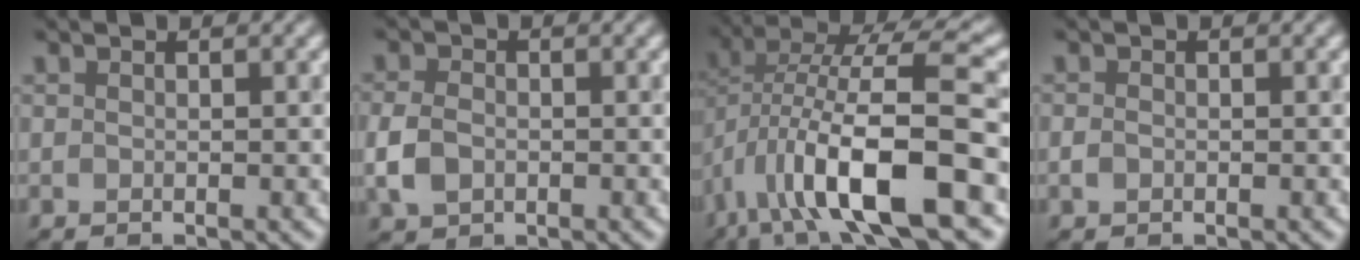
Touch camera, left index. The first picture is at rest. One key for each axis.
{"total": 3.2, "fx": -0.7, "fy": 2.4, "fz": 2.0, "tx": -0.046, "ty": -0.003, "tz": -0.020}
{"total": 11.9, "fx": -3.8, "fy": 3.8, "fz": 10.6, "tx": -0.189, "ty": 0.013, "tz": -0.076}
{"total": 0.9, "fx": -0.3, "fy": 0.7, "fz": 0.5, "tx": -0.009, "ty": -0.002, "tz": -0.008}